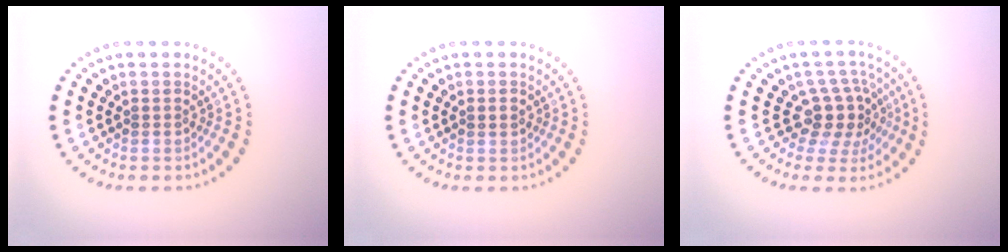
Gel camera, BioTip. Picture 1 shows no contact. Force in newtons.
{"total": 1.3, "press": 1.3, "slide": 0.1}
{"total": 3.7, "press": 2.7, "slide": 2.5}